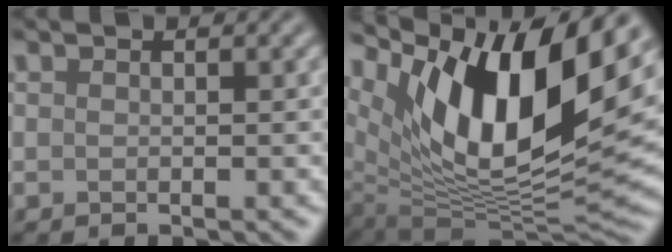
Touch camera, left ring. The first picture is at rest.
{"total": 14.4, "force": [6.6, 5.5, 11.6], "torque": [-0.202, -0.008, 0.126]}